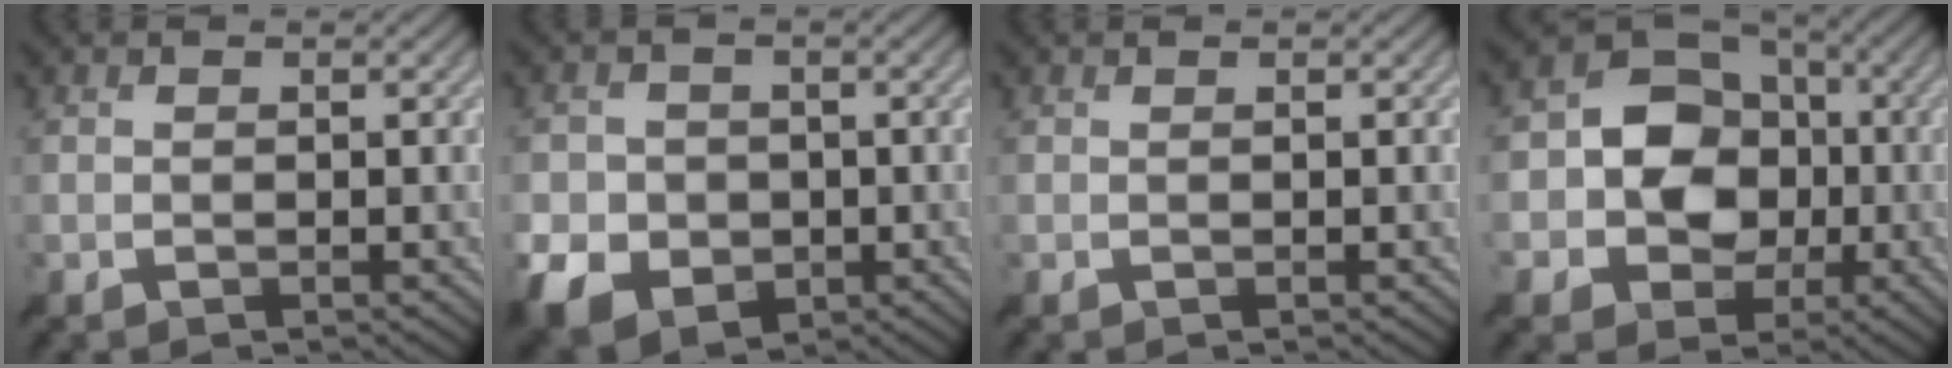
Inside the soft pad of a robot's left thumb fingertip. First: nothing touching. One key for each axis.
{"total": 7.9, "fx": -2.6, "fy": 6.5, "fz": 3.6, "tx": -0.097, "ty": -0.027, "tz": -0.059}
{"total": 0.0}
{"total": 10.4, "fx": -0.9, "fy": 8.8, "fz": 5.5, "tx": -0.087, "ty": -0.004, "tz": -0.038}